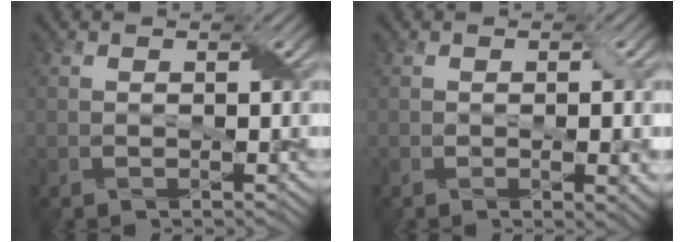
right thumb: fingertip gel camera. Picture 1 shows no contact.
{"total": 3.0, "force": [-0.4, 1.0, 2.8], "torque": [-0.040, -0.008, -0.001]}